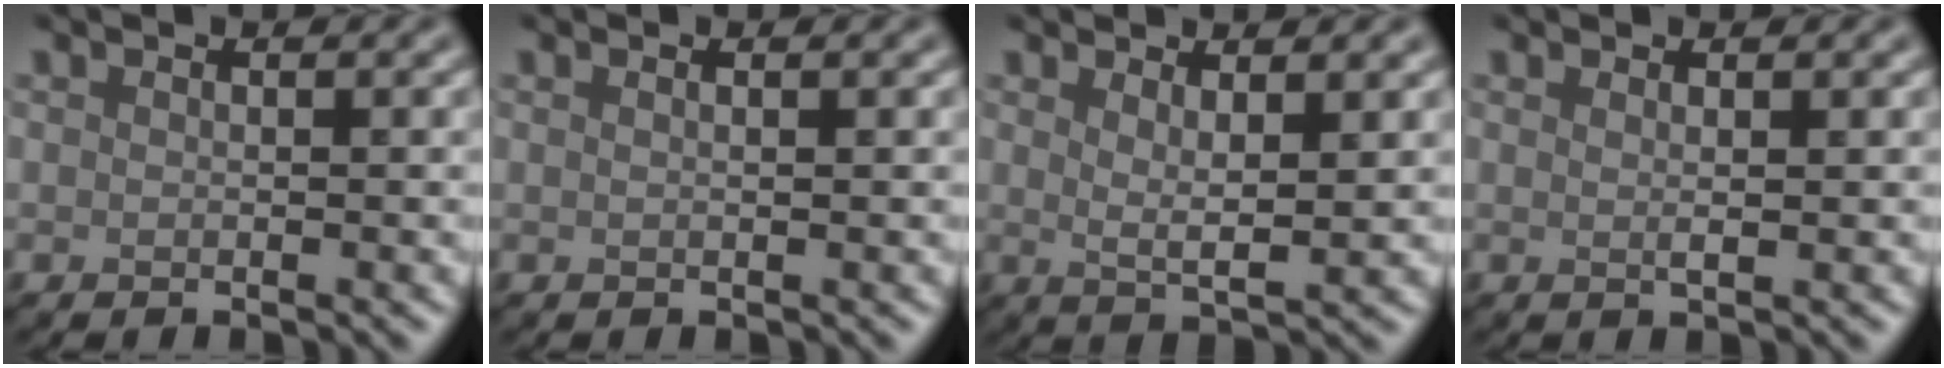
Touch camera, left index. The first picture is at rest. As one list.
[{"total": 1.1, "force": [0.6, 0.4, 0.8], "torque": [-0.004, -0.003, -0.001]}, {"total": 2.5, "force": [1.4, 0.6, 2.0], "torque": [-0.030, -0.009, 0.023]}, {"total": 1.2, "force": [0.5, 0.3, 1.1], "torque": [-0.016, 0.000, 0.003]}]